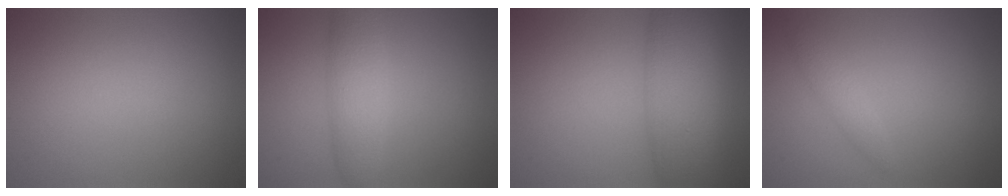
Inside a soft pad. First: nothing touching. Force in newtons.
{"total": 4.0, "press": 4.0, "slide": 0.0}
{"total": 8.0, "press": 8.0, "slide": 0.2}
{"total": 1.2, "press": 1.2, "slide": 0.1}